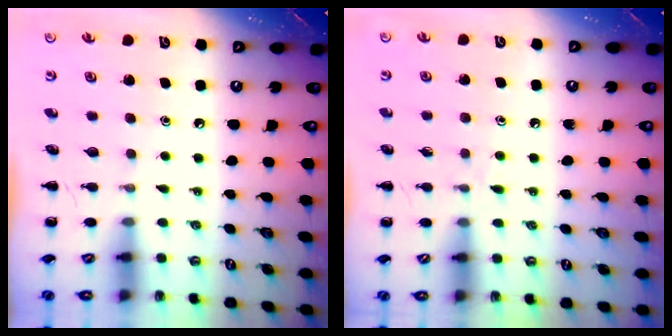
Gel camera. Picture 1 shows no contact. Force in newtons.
{"total": 4.9, "press": 4.5, "slide": 1.8}